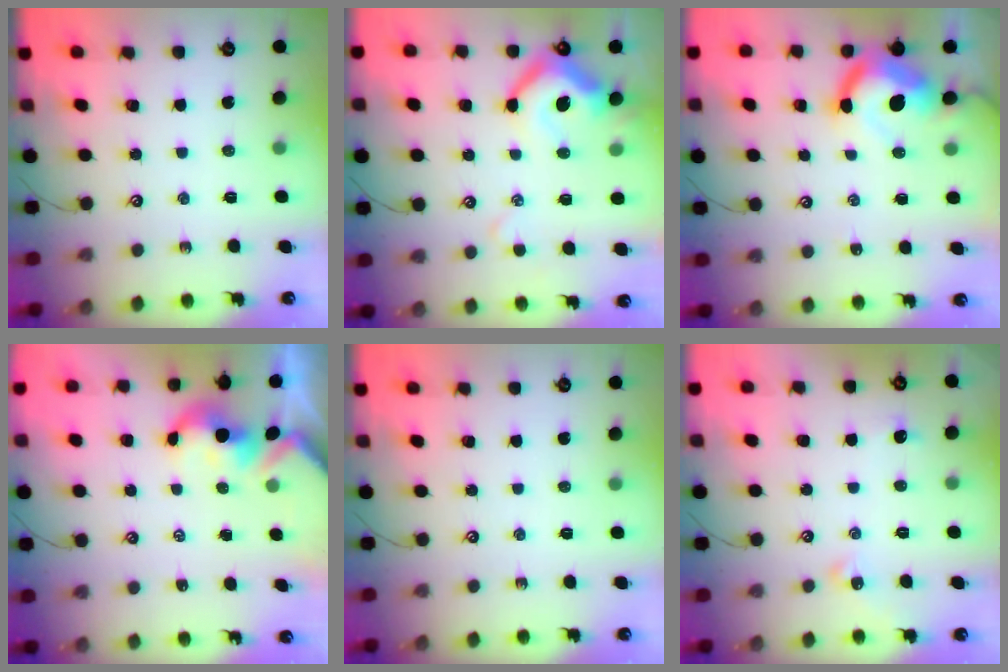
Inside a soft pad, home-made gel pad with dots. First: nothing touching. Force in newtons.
{"total": 8.4, "press": 8.2, "slide": 1.6}
{"total": 10.9, "press": 10.8, "slide": 1.1}
{"total": 2.2, "press": 2.2, "slide": 0.1}
{"total": 0.0}
{"total": 1.4, "press": 1.3, "slide": 0.6}